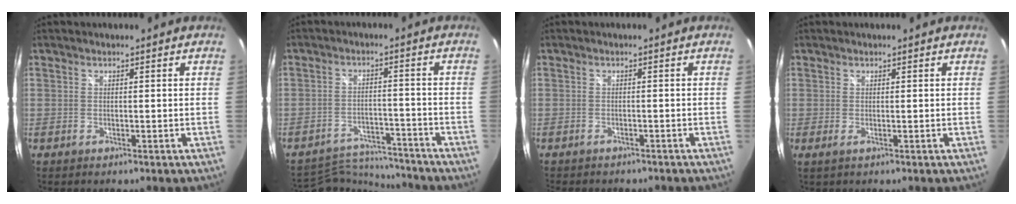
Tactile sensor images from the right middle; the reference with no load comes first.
{"total": 11.7, "force": [-11.3, 1.9, 2.4], "torque": [-0.068, 0.011, -0.170]}
{"total": 3.7, "force": [-3.3, 1.1, 1.3], "torque": [-0.029, -0.011, -0.045]}
{"total": 0.7, "force": [0.0, -0.2, 0.7], "torque": [-0.015, -0.002, -0.001]}